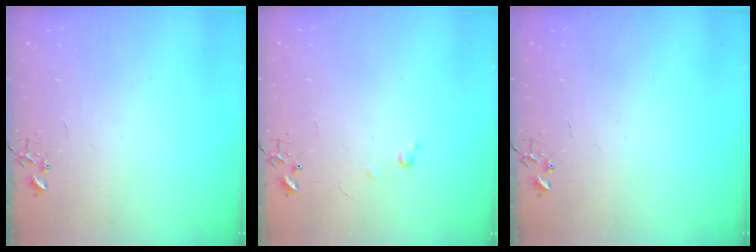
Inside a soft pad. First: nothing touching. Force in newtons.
{"total": 3.3, "press": 3.3, "slide": 0.5}
{"total": 0.0}